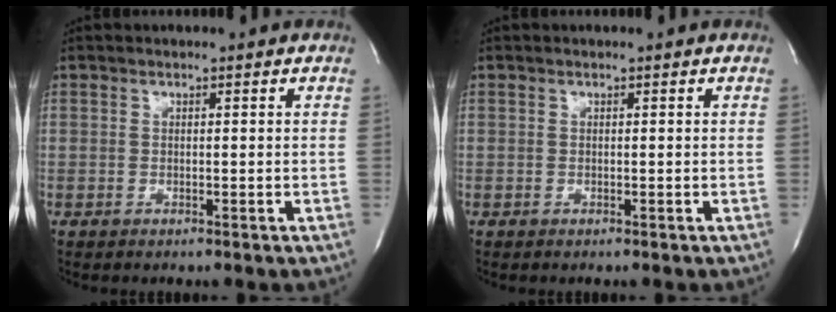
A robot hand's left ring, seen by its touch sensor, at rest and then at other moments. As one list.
[{"total": 0.0}]